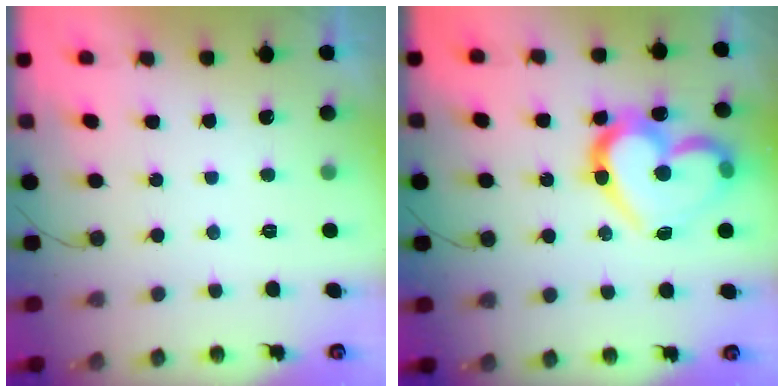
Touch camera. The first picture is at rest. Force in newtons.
{"total": 19.4, "press": 19.4, "slide": 1.4}